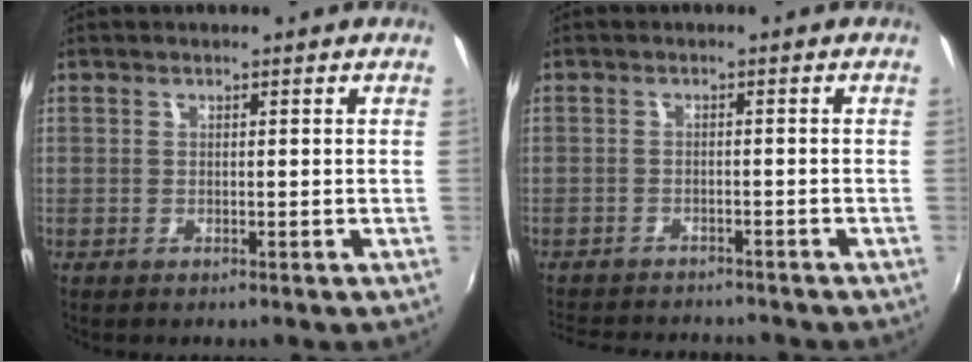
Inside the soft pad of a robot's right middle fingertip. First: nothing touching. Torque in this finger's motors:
{"motor_torque": [0.42, -0.56, 0.01, 0.01]}